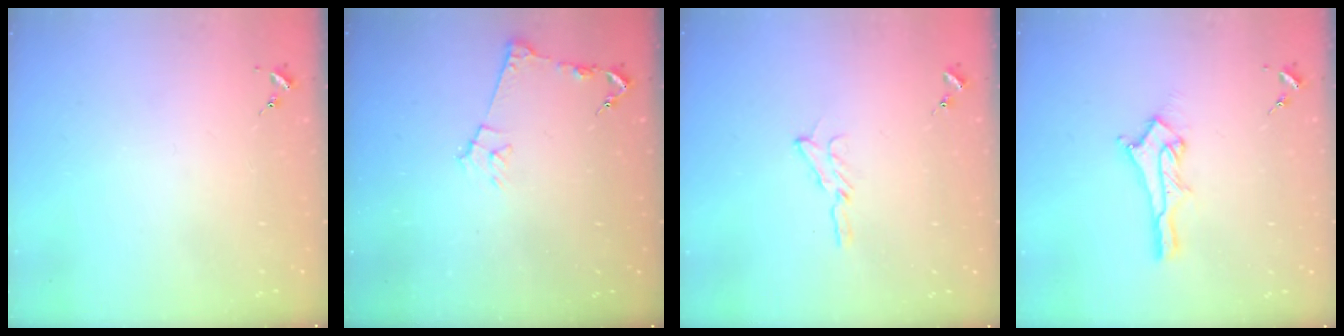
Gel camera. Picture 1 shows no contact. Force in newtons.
{"total": 8.3, "press": 8.3, "slide": 0.8}
{"total": 5.3, "press": 5.2, "slide": 0.5}
{"total": 11.8, "press": 11.8, "slide": 0.6}